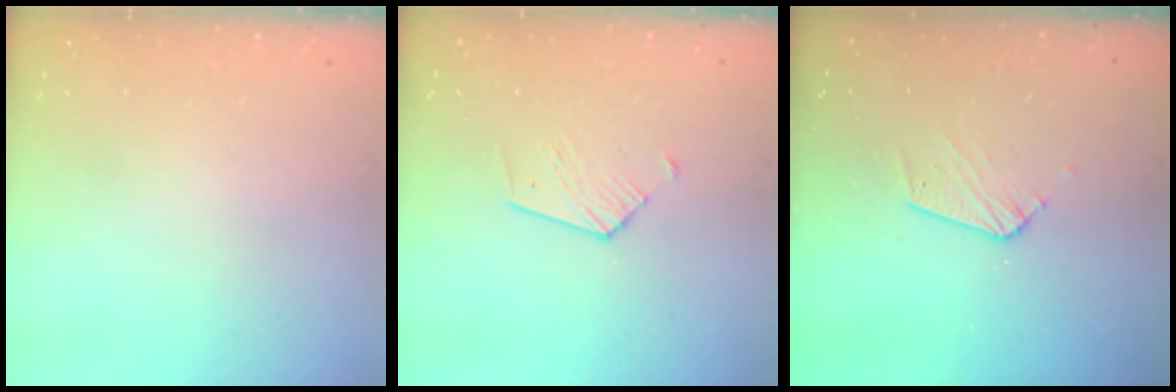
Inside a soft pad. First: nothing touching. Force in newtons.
{"total": 5.2, "press": 5.2, "slide": 0.5}
{"total": 6.8, "press": 6.8, "slide": 0.4}